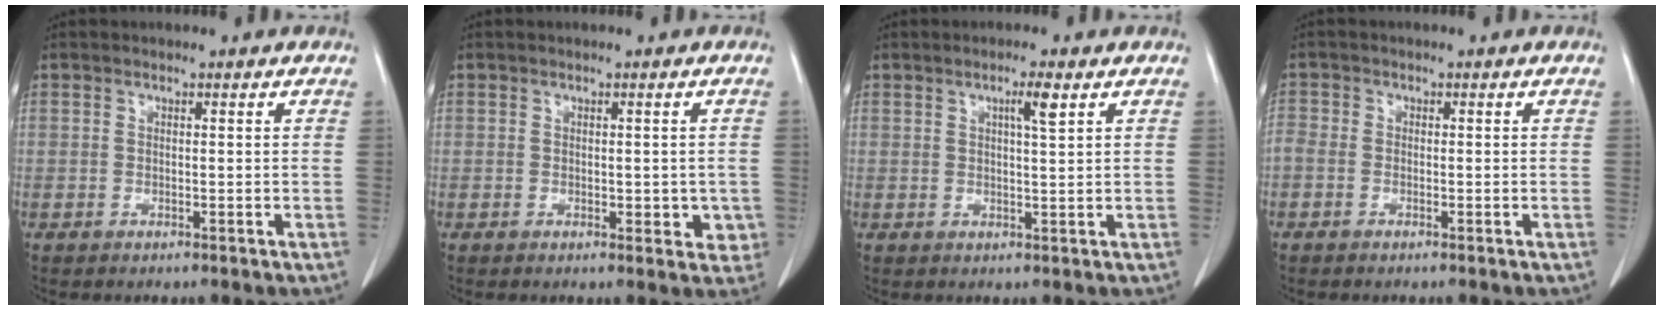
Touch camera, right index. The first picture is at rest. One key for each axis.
{"total": 3.6, "fx": -0.5, "fy": 2.2, "fz": 2.9, "tx": -0.013, "ty": 0.001, "tz": -0.001}
{"total": 2.8, "fx": 1.4, "fy": -0.1, "fz": 2.5, "tx": -0.045, "ty": -0.001, "tz": 0.024}
{"total": 1.9, "fx": -0.5, "fy": 1.3, "fz": 1.3, "tx": -0.037, "ty": 0.007, "tz": -0.012}